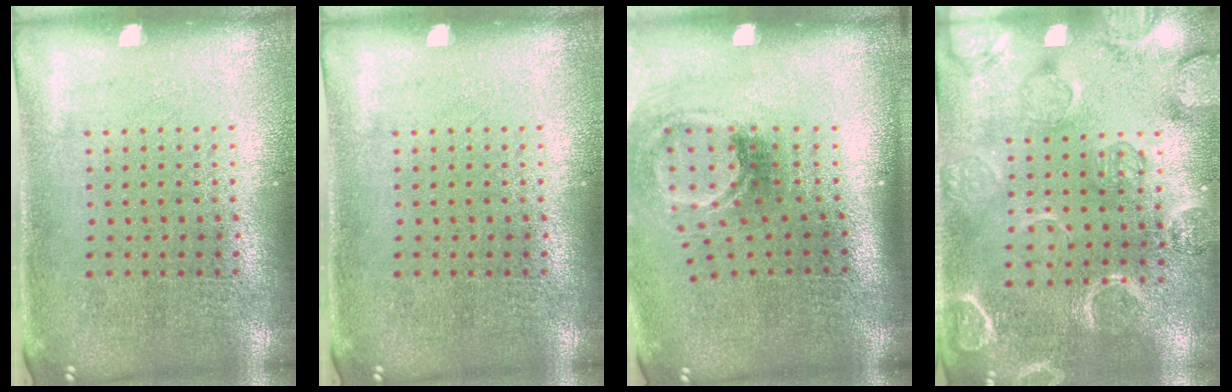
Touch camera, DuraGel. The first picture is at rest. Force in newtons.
{"total": 0.0}
{"total": 2.1, "press": 1.3, "slide": 1.6}
{"total": 2.3, "press": 2.3, "slide": 0.4}